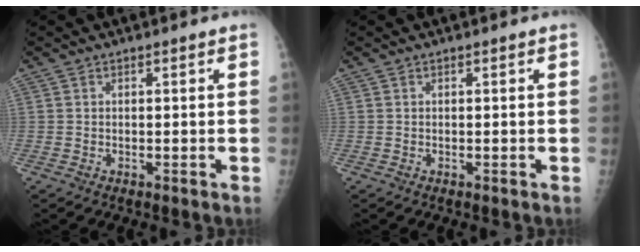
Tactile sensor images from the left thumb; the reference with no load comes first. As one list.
[{"total": 0.0}]